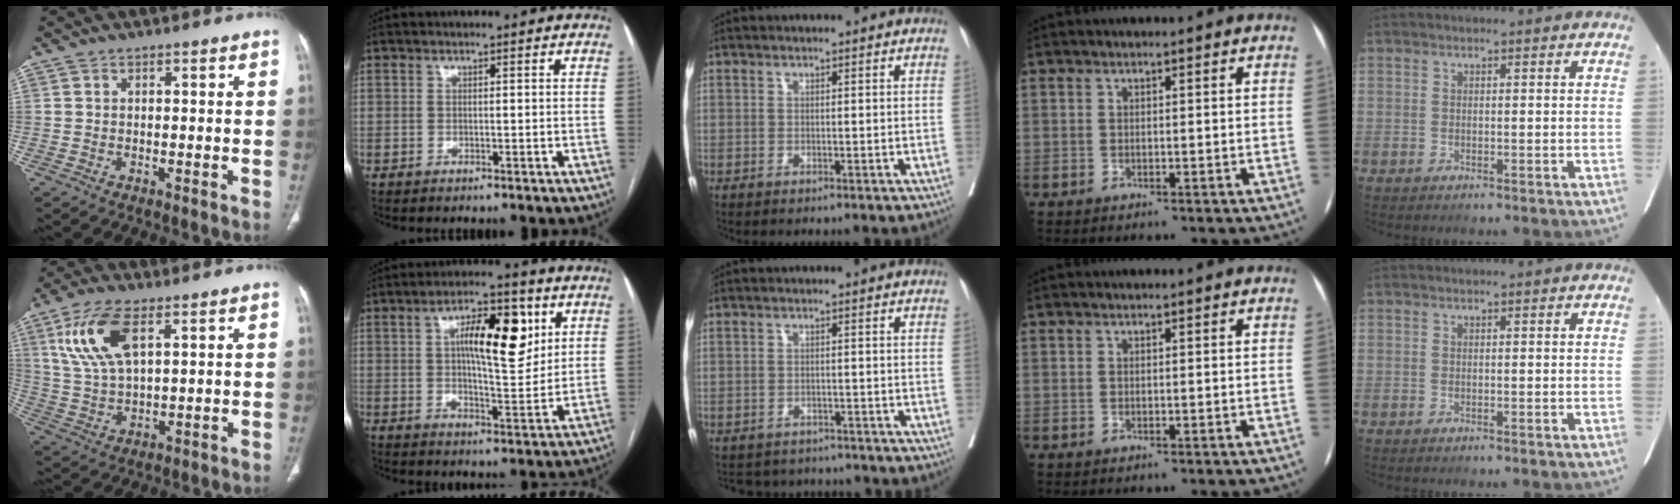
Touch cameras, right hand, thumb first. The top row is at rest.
{"thumb": {"total": 11.6, "force": [4.9, 5.0, 9.2], "torque": [-0.193, -0.010, 0.103]}, "index": {"total": 12.3, "force": [3.9, 3.8, 11.0], "torque": [-0.178, 0.014, 0.063]}, "middle": {"total": 6.3, "force": [-6.1, 1.9, 0.1], "torque": [0.005, 0.010, -0.077]}}